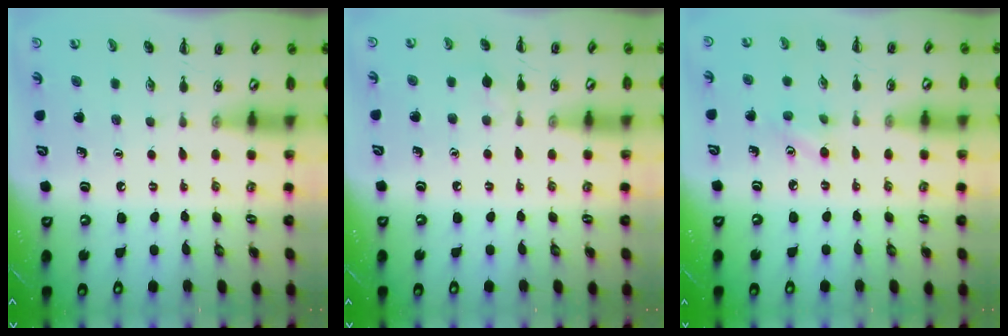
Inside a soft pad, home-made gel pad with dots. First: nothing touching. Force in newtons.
{"total": 4.3, "press": 3.9, "slide": 1.6}
{"total": 4.3, "press": 4.1, "slide": 1.2}